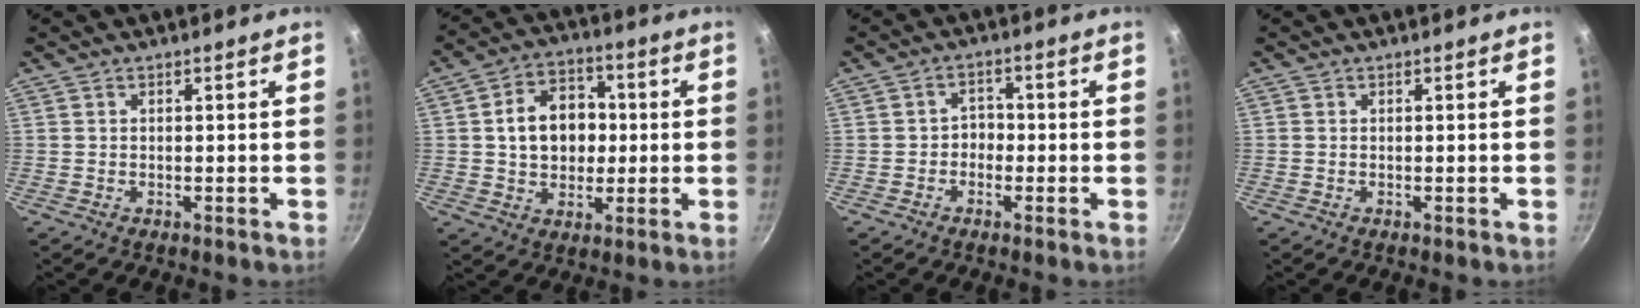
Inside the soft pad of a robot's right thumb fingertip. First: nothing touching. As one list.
[{"total": 11.8, "force": [0.8, 9.1, 7.5], "torque": [-0.088, 0.017, 0.008]}, {"total": 2.8, "force": [-1.0, 2.3, 1.3], "torque": [0.002, 0.015, -0.021]}, {"total": 0.0}]